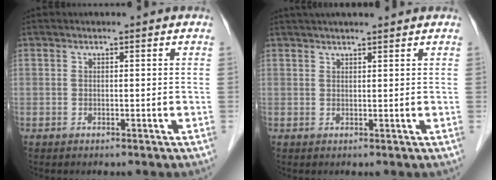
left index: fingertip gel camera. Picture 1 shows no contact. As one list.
[{"total": 6.5, "force": [5.6, 0.7, 3.2], "torque": [-0.047, 0.032, 0.084]}]